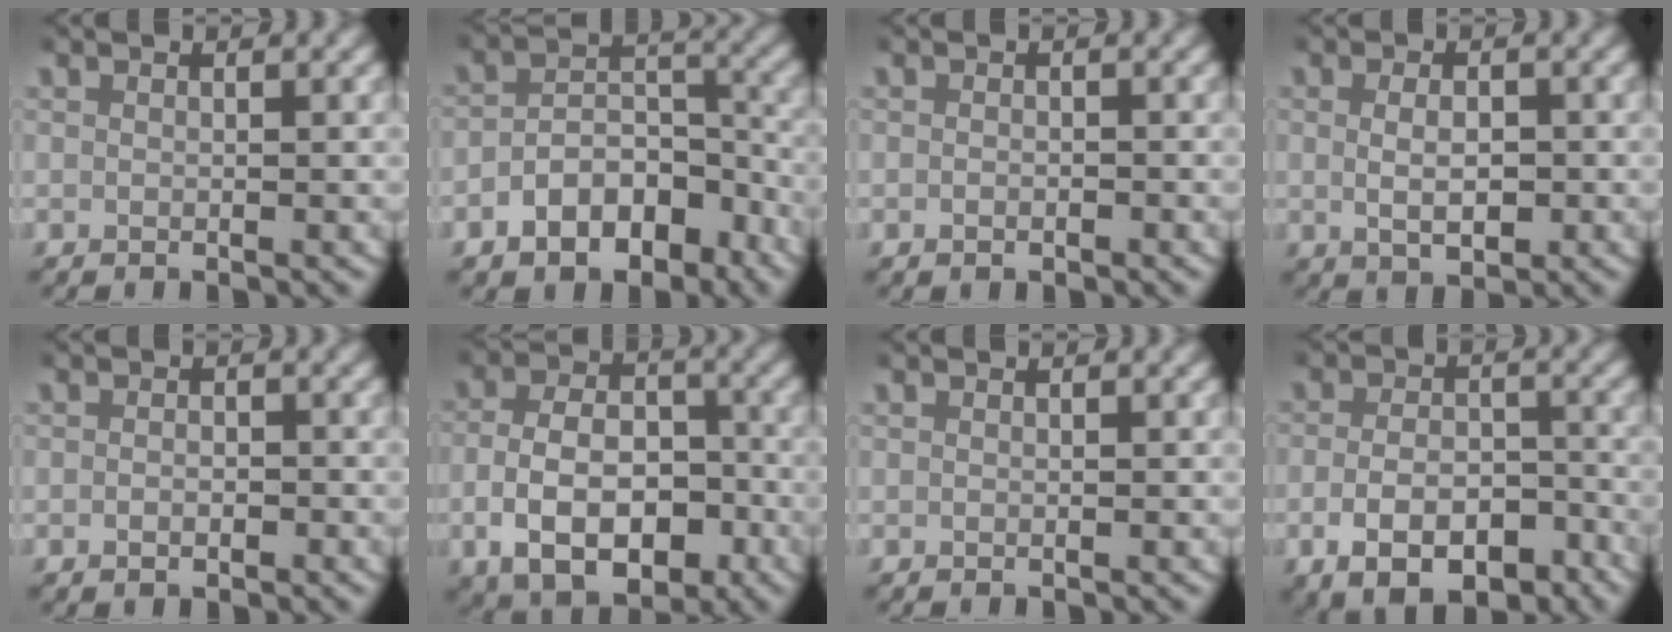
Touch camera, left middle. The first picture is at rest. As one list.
[{"total": 6.5, "force": [-4.1, 4.1, 2.9], "torque": [-0.045, -0.001, -0.068]}, {"total": 0.7, "force": [-0.5, 0.3, 0.3], "torque": [-0.010, -0.005, -0.006]}, {"total": 3.3, "force": [-0.2, 1.8, 2.8], "torque": [-0.043, -0.007, 0.003]}, {"total": 1.1, "force": [-0.7, 0.6, 0.6], "torque": [-0.011, -0.004, -0.010]}, {"total": 9.5, "force": [-3.1, 6.6, 6.1], "torque": [-0.110, -0.021, -0.048]}, {"total": 0.0}, {"total": 7.2, "force": [-4.2, 4.1, 4.1], "torque": [-0.056, -0.012, -0.068]}]